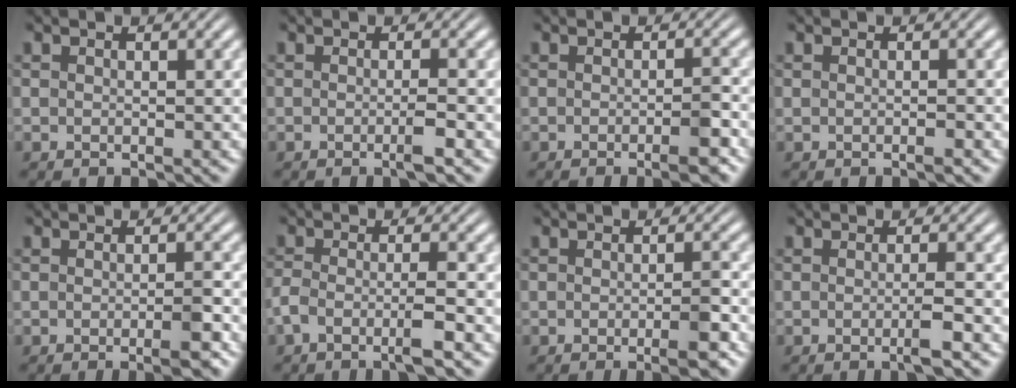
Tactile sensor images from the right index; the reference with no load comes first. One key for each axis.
{"total": 1.5, "fx": -0.7, "fy": -0.1, "fz": 1.3, "tx": -0.015, "ty": 0.002, "tz": -0.017}
{"total": 2.1, "fx": -1.3, "fy": 0.1, "fz": 1.6, "tx": -0.022, "ty": 0.002, "tz": -0.027}
{"total": 0.5, "fx": -0.2, "fy": 0.0, "fz": 0.5, "tx": -0.004, "ty": 0.006, "tz": -0.008}
{"total": 2.1, "fx": -1.2, "fy": 0.1, "fz": 1.7, "tx": -0.023, "ty": 0.002, "tz": -0.025}
{"total": 3.2, "fx": -1.6, "fy": 1.0, "fz": 2.6, "tx": -0.056, "ty": -0.006, "tz": -0.028}
{"total": 2.4, "fx": -1.3, "fy": 0.2, "fz": 2.0, "tx": -0.027, "ty": 0.002, "tz": -0.028}
{"total": 1.8, "fx": -0.9, "fy": -0.1, "fz": 1.6, "tx": -0.019, "ty": 0.002, "tz": -0.020}